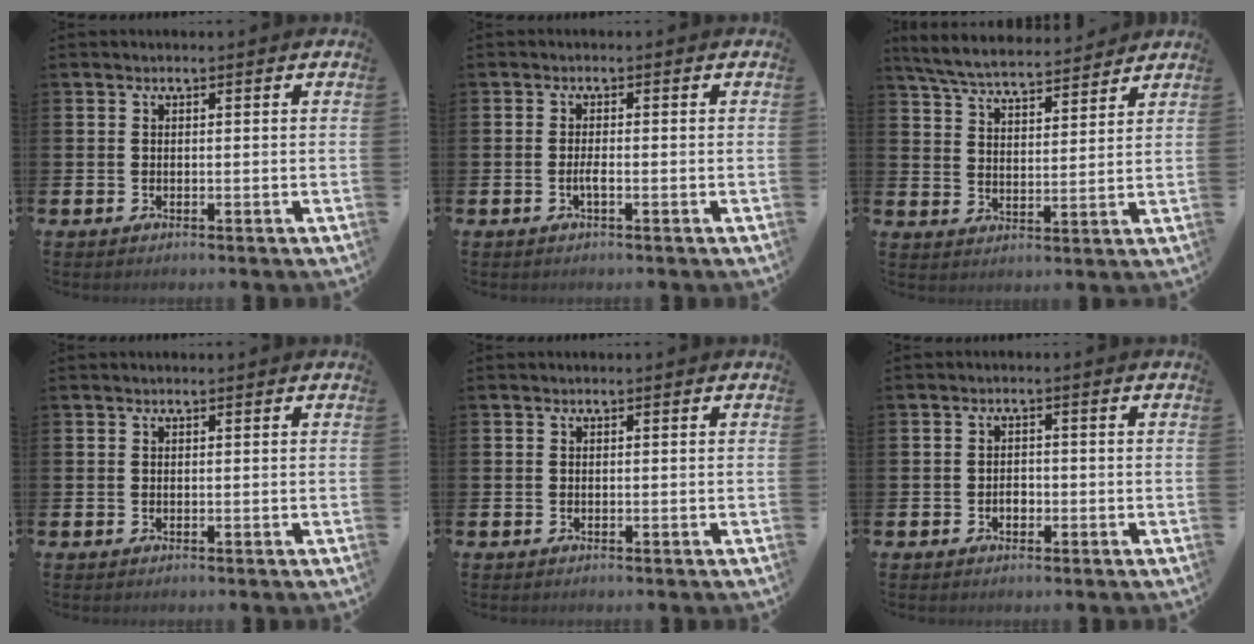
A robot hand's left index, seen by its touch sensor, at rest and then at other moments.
{"total": 1.3, "force": [-0.5, 0.2, 1.1], "torque": [-0.029, 0.002, -0.008]}
{"total": 6.5, "force": [6.2, 1.0, 1.6], "torque": [-0.060, -0.032, 0.110]}
{"total": 0.0}
{"total": 0.0}
{"total": 1.7, "force": [-0.6, 1.3, 0.9], "torque": [-0.011, 0.001, -0.016]}